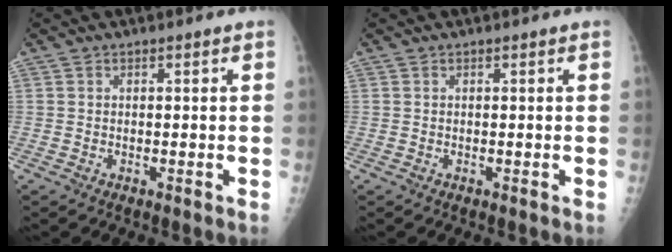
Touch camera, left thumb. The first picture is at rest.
{"total": 0.0}